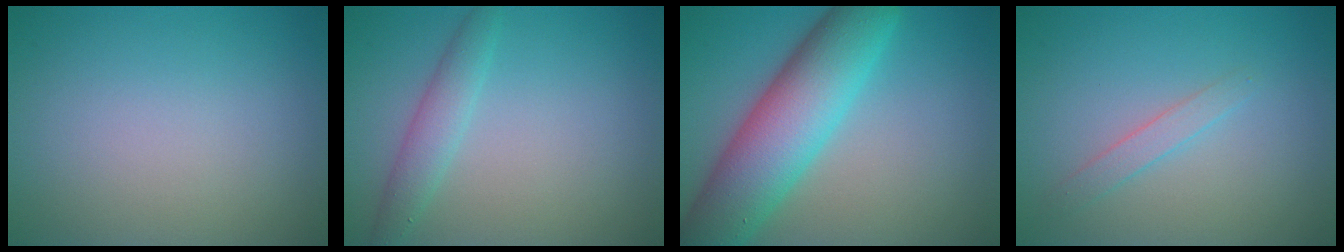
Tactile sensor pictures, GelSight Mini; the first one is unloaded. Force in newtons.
{"total": 2.3, "press": 2.3, "slide": 0.0}
{"total": 9.6, "press": 9.5, "slide": 0.4}
{"total": 1.4, "press": 1.4, "slide": 0.1}